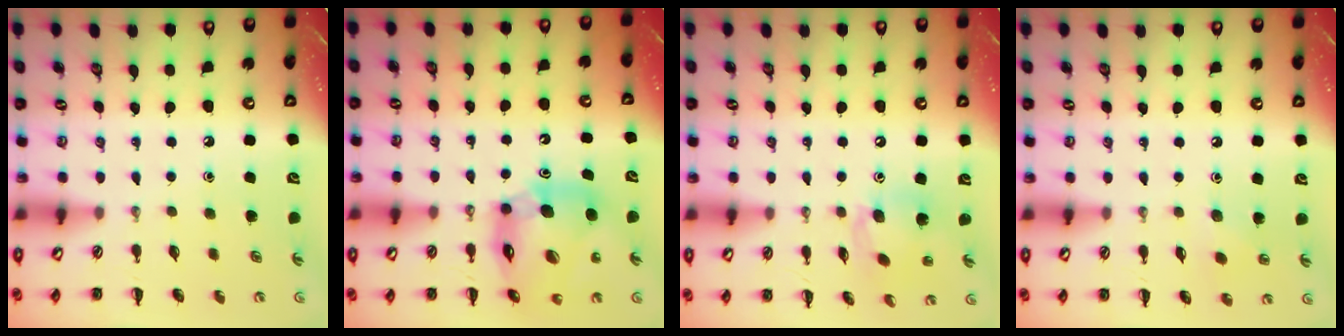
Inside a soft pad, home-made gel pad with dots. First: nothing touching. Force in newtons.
{"total": 16.4, "press": 15.7, "slide": 4.8}
{"total": 12.0, "press": 11.6, "slide": 3.0}
{"total": 4.0, "press": 3.8, "slide": 1.1}